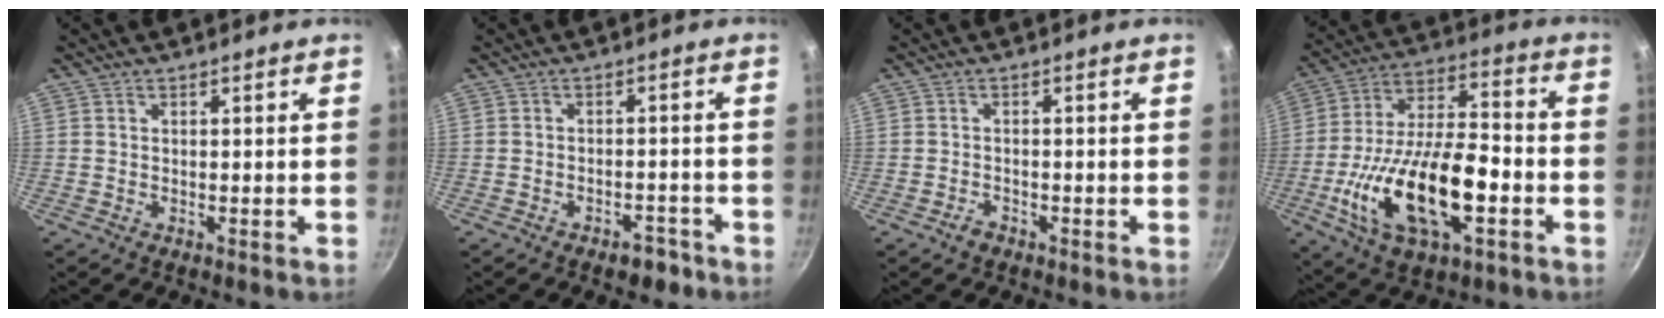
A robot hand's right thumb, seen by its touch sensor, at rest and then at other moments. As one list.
[{"total": 4.1, "force": [-2.8, 2.2, 2.2], "torque": [-0.016, 0.028, -0.026]}, {"total": 1.7, "force": [-1.3, 1.0, 0.7], "torque": [-0.011, 0.014, -0.022]}, {"total": 22.5, "force": [-6.3, 10.6, 18.8], "torque": [-0.333, 0.030, -0.109]}]